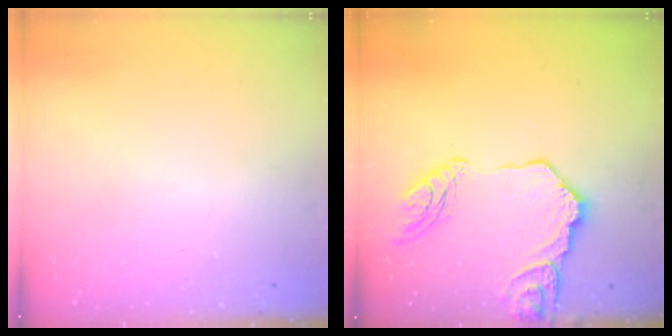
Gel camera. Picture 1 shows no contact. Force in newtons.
{"total": 15.3, "press": 15.2, "slide": 1.4}